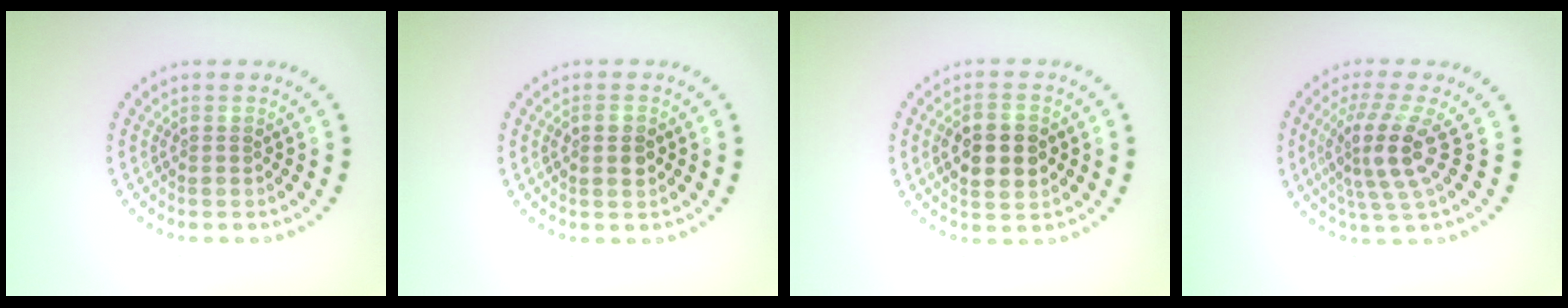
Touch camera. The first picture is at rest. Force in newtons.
{"total": 1.8, "press": 1.8, "slide": 0.1}
{"total": 4.6, "press": 4.6, "slide": 0.0}
{"total": 4.4, "press": 3.3, "slide": 3.0}